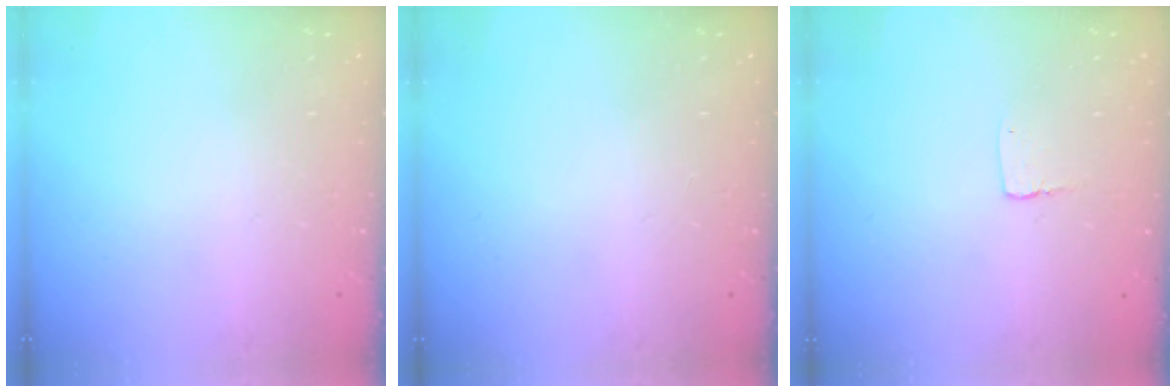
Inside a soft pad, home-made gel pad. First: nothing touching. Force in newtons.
{"total": 0.0}
{"total": 2.9, "press": 2.9, "slide": 0.2}